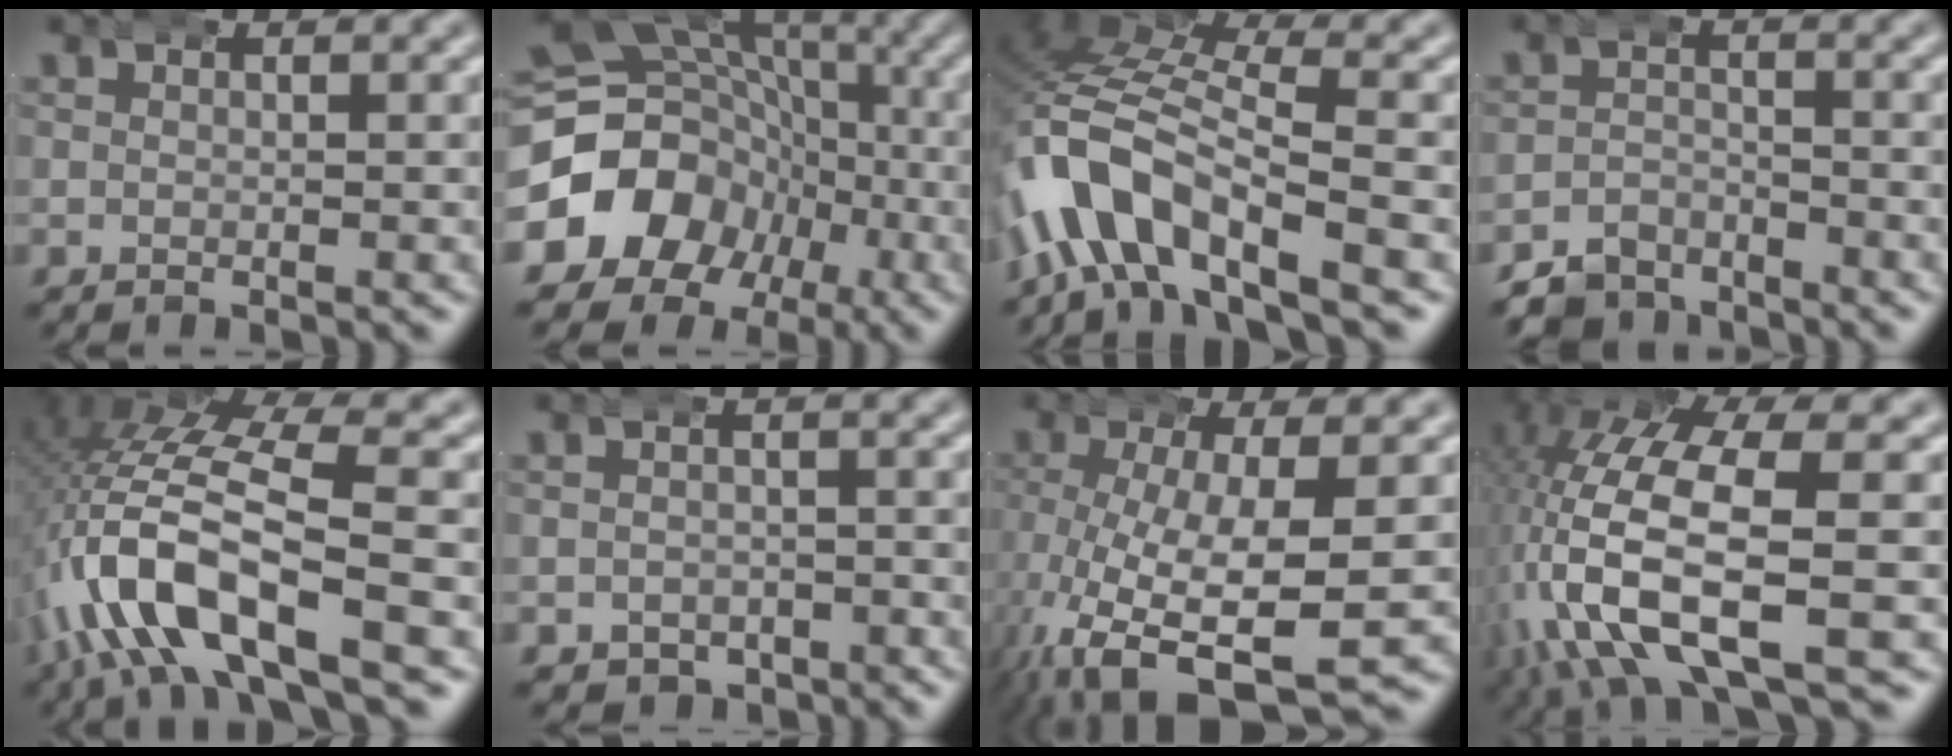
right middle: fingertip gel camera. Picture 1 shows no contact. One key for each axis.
{"total": 17.1, "fx": -3.2, "fy": 15.0, "fz": 7.5, "tx": -0.164, "ty": -0.045, "tz": -0.052}
{"total": 9.0, "fx": -1.6, "fy": 6.5, "fz": 6.0, "tx": -0.161, "ty": -0.015, "tz": -0.034}
{"total": 4.9, "fx": -4.2, "fy": 2.4, "fz": 0.8, "tx": 0.000, "ty": -0.010, "tz": -0.077}
{"total": 9.4, "fx": -0.7, "fy": 4.3, "fz": 8.3, "tx": -0.194, "ty": -0.007, "tz": -0.009}
{"total": 4.2, "fx": -2.7, "fy": 3.1, "fz": 0.9, "tx": -0.002, "ty": -0.015, "tz": -0.039}
{"total": 8.7, "fx": -2.6, "fy": 4.0, "fz": 7.2, "tx": -0.161, "ty": -0.035, "tz": -0.018}
{"total": 10.4, "fx": -1.2, "fy": 5.2, "fz": 8.9, "tx": -0.196, "ty": -0.028, "tz": -0.006}